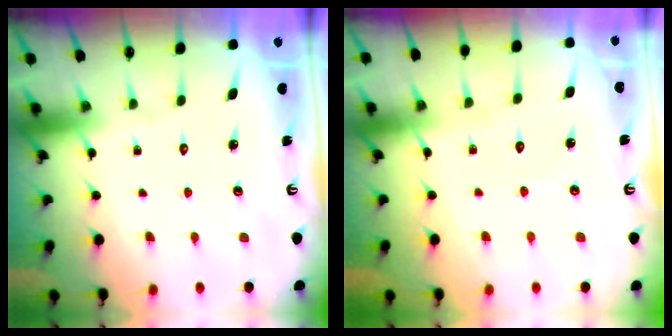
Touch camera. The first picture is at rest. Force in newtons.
{"total": 2.6, "press": 2.6, "slide": 0.3}